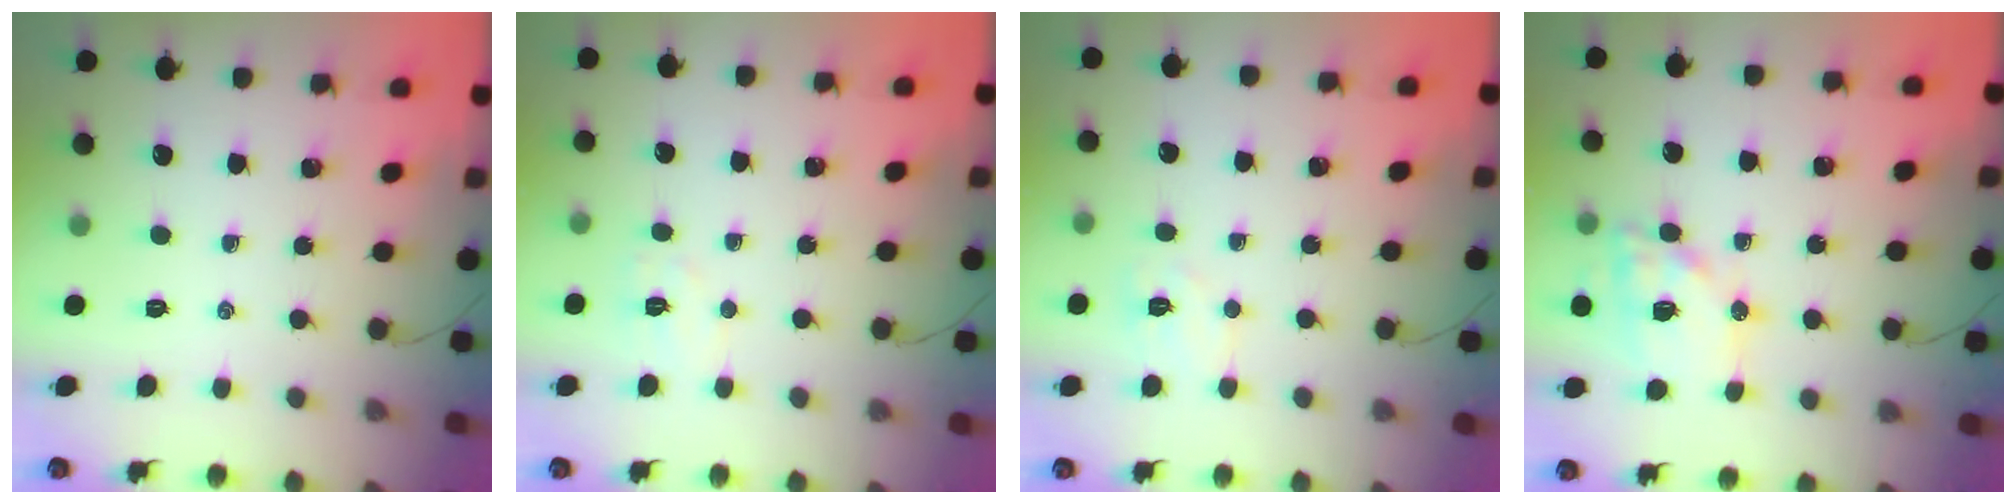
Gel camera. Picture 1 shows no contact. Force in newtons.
{"total": 5.7, "press": 5.6, "slide": 1.0}
{"total": 5.9, "press": 5.8, "slide": 1.1}
{"total": 16.5, "press": 16.3, "slide": 2.6}